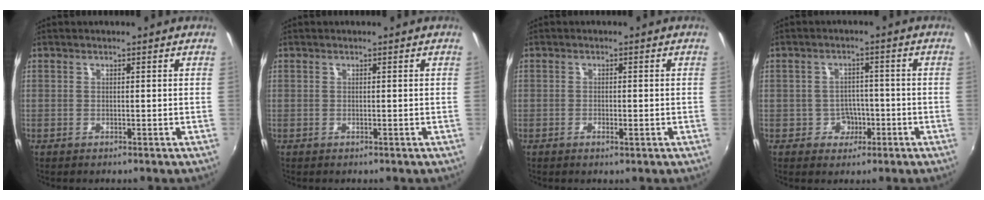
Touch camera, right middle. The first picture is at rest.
{"total": 0.0}
{"total": 1.2, "force": [-0.5, 0.0, 1.0], "torque": [-0.019, -0.003, -0.010]}
{"total": 3.3, "force": [-1.4, 3.0, 0.7], "torque": [-0.016, 0.010, -0.015]}